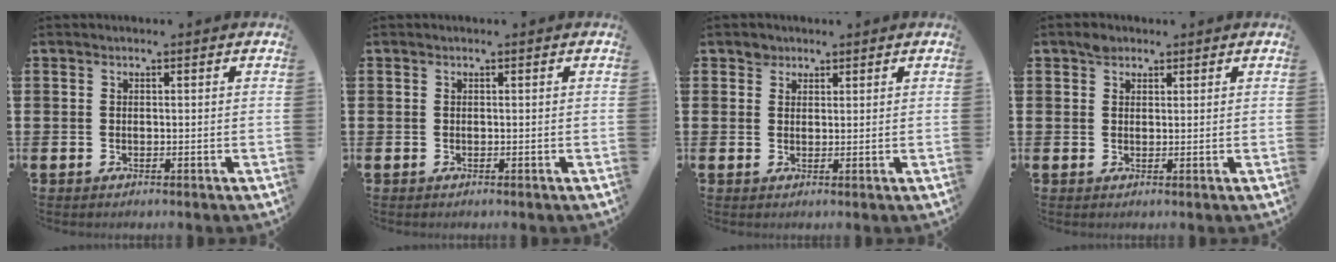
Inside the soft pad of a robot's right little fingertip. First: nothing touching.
{"total": 0.0}
{"total": 1.5, "force": [1.0, 1.0, -0.1], "torque": [0.020, -0.002, 0.016]}
{"total": 1.4, "force": [1.1, 0.8, 0.2], "torque": [0.007, -0.001, 0.018]}